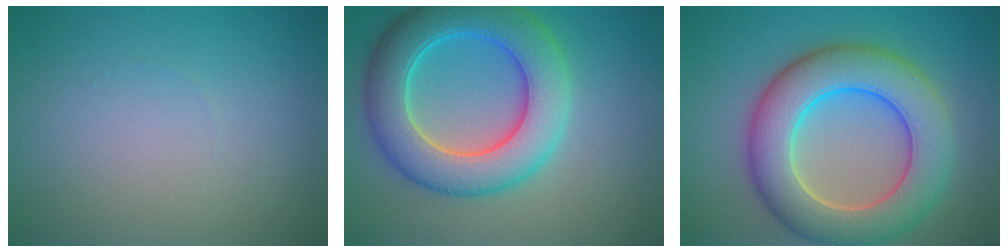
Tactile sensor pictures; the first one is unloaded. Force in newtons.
{"total": 9.1, "press": 9.1, "slide": 0.4}
{"total": 9.7, "press": 9.6, "slide": 0.4}